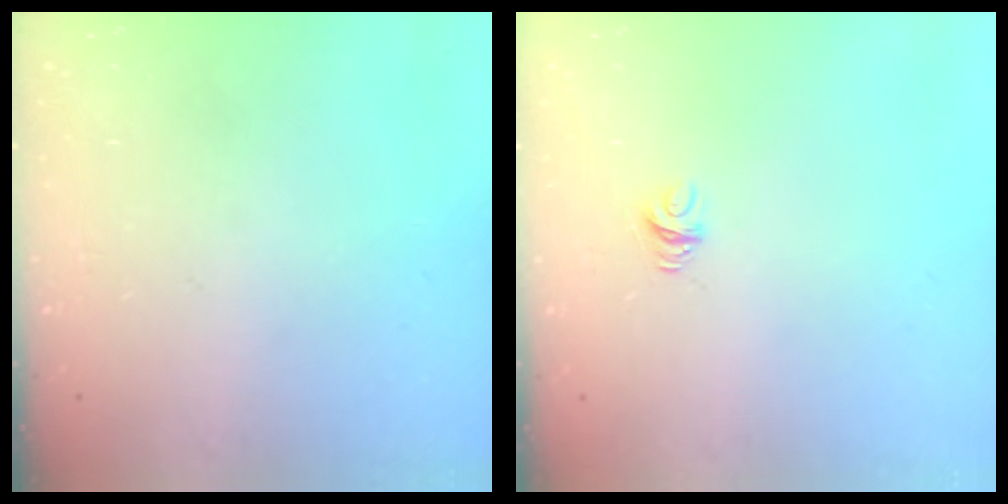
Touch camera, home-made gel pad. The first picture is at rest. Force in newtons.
{"total": 4.6, "press": 4.6, "slide": 0.3}